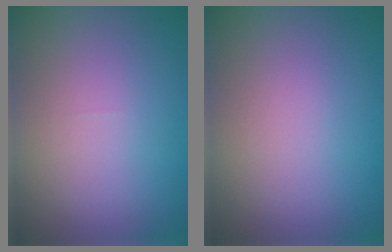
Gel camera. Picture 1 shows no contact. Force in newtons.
{"total": 0.0}